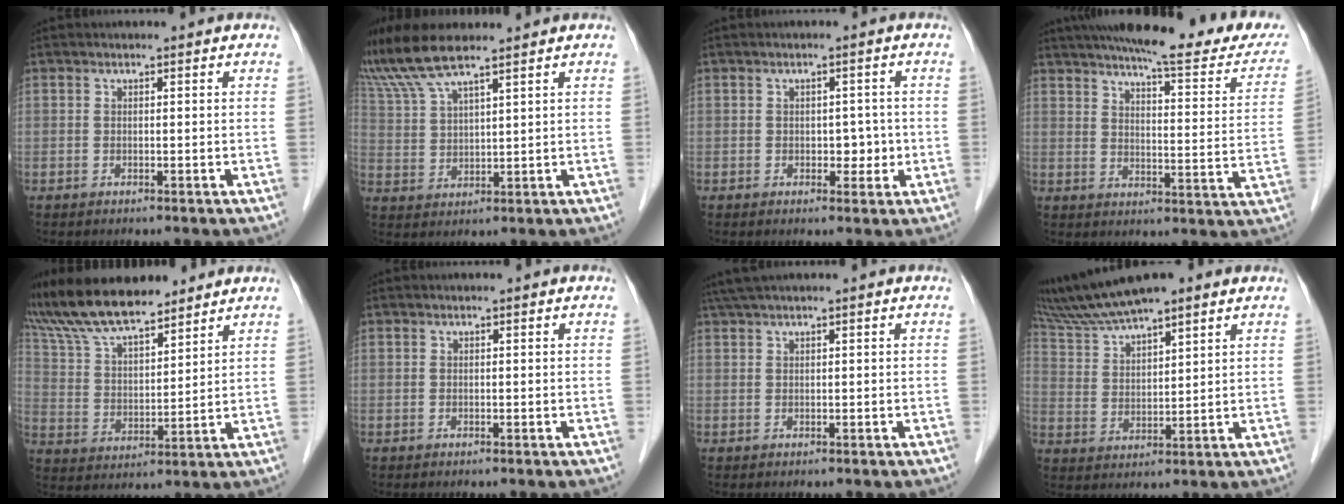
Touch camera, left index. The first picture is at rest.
{"total": 9.6, "force": [8.2, 0.4, 4.9], "torque": [-0.110, 0.016, 0.165]}
{"total": 2.6, "force": [-0.4, 1.7, 2.0], "torque": [-0.019, -0.001, -0.004]}
{"total": 23.1, "force": [19.8, 3.5, 11.5], "torque": [-0.156, -0.027, 0.241]}
{"total": 15.6, "force": [13.7, 3.8, 6.6], "torque": [-0.133, 0.031, 0.258]}
{"total": 0.0}
{"total": 2.4, "force": [1.8, -0.4, 1.5], "torque": [-0.038, 0.024, 0.043]}
{"total": 11.6, "force": [9.8, 1.7, 6.0], "torque": [-0.118, 0.029, 0.185]}